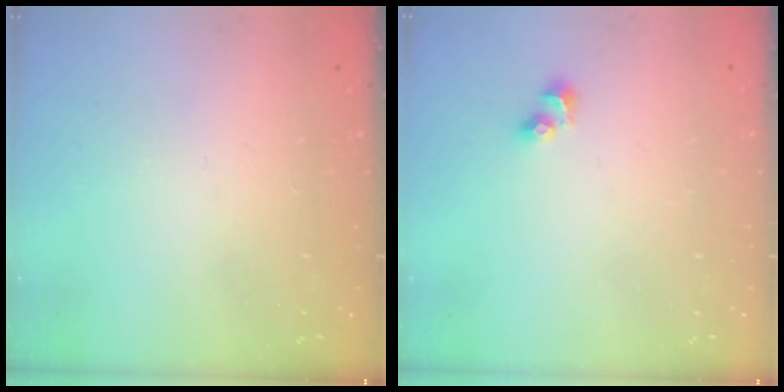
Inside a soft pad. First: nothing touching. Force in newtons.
{"total": 3.5, "press": 3.0, "slide": 1.8}